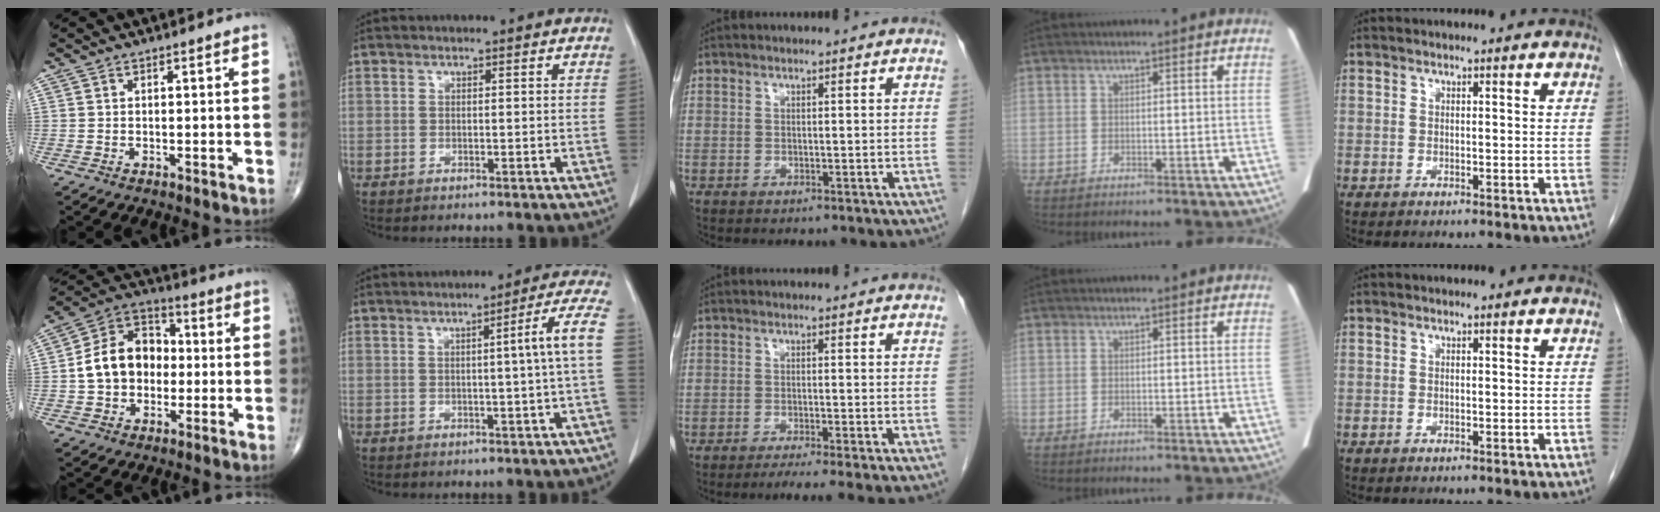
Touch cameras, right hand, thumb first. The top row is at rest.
{"thumb": {"total": 13.3, "force": [-0.7, 10.2, 8.4], "torque": [-0.115, 0.038, -0.022]}, "index": {"total": 5.8, "force": [0.0, -1.4, 5.6], "torque": [-0.070, 0.007, 0.001]}, "middle": {"total": 5.4, "force": [-3.8, -0.5, 3.8], "torque": [-0.047, -0.012, -0.058]}}